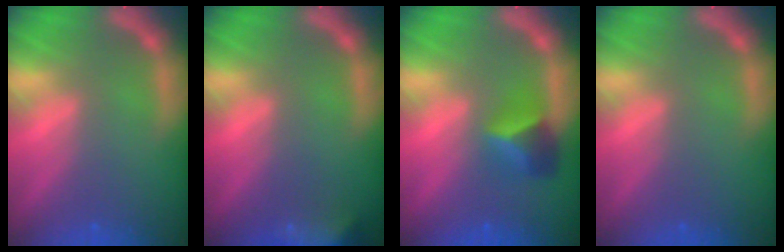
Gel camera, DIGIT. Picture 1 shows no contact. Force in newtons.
{"total": 7.9}
{"total": 3.4}
{"total": 0.0}